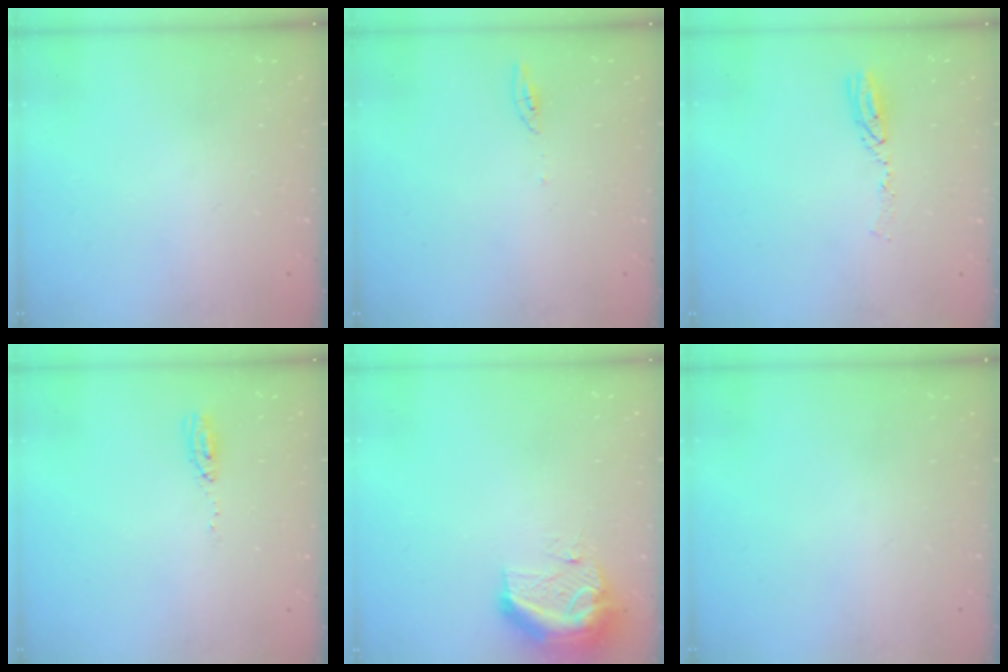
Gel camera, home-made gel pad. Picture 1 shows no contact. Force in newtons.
{"total": 3.8, "press": 3.7, "slide": 0.4}
{"total": 6.5, "press": 6.5, "slide": 0.7}
{"total": 3.9, "press": 3.7, "slide": 1.2}
{"total": 11.7, "press": 11.7, "slide": 1.3}
{"total": 0.0}